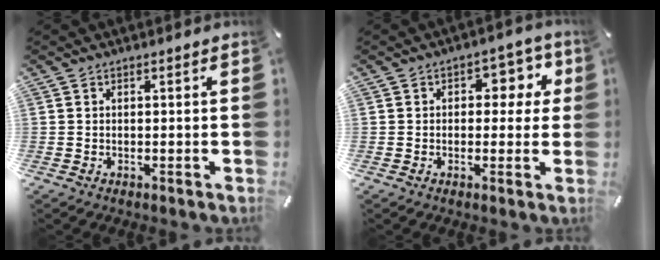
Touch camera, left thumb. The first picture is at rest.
{"total": 6.5, "force": [1.3, 4.6, 4.4], "torque": [-0.045, 0.000, 0.013]}